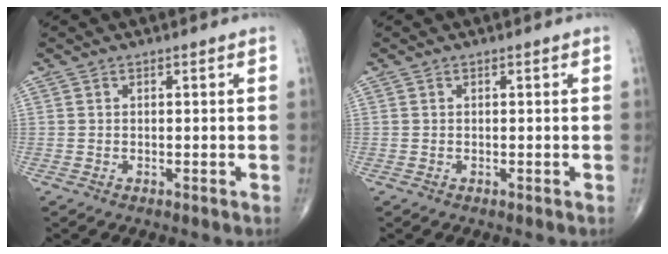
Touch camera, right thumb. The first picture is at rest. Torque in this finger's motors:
{"motor_torque": [-0.13, 0.13, -0.06, -0.06, 0.02]}